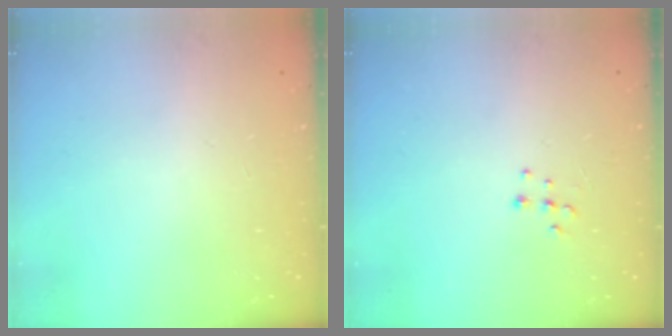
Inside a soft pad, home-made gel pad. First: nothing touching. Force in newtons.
{"total": 6.7, "press": 6.7, "slide": 0.6}